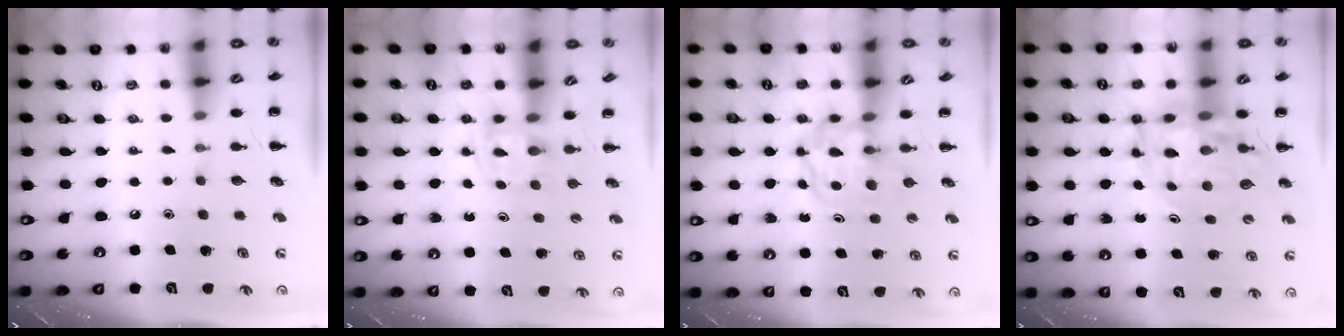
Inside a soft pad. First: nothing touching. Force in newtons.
{"total": 2.5, "press": 2.1, "slide": 1.2}
{"total": 3.9, "press": 3.9, "slide": 0.5}
{"total": 8.5, "press": 8.1, "slide": 2.7}